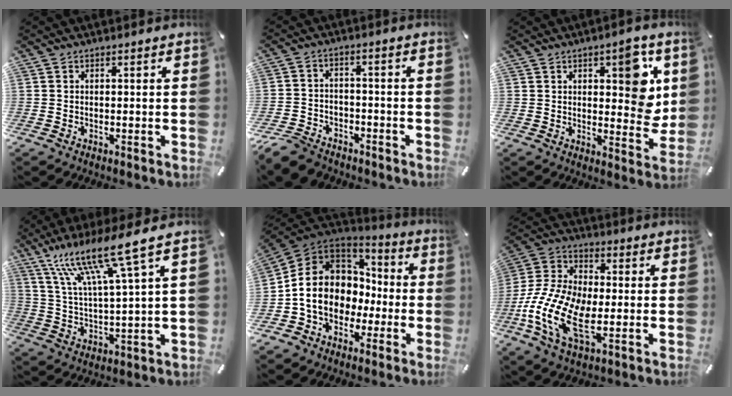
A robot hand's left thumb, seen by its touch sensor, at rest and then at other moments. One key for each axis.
{"total": 7.4, "fx": -5.8, "fy": 4.0, "fz": 2.1, "tx": -0.045, "ty": 0.031, "tz": -0.113}
{"total": 11.7, "fx": 4.3, "fy": 5.8, "fz": 9.2, "tx": -0.088, "ty": -0.025, "tz": 0.067}
{"total": 15.6, "fx": 11.2, "fy": 1.6, "fz": 10.7, "tx": -0.225, "ty": -0.062, "tz": 0.185}
{"total": 13.4, "fx": -1.2, "fy": 11.8, "fz": 6.2, "tx": -0.139, "ty": 0.016, "tz": -0.014}
{"total": 15.1, "fx": -4.5, "fy": 8.5, "fz": 11.7, "tx": -0.271, "ty": 0.000, "tz": -0.087}